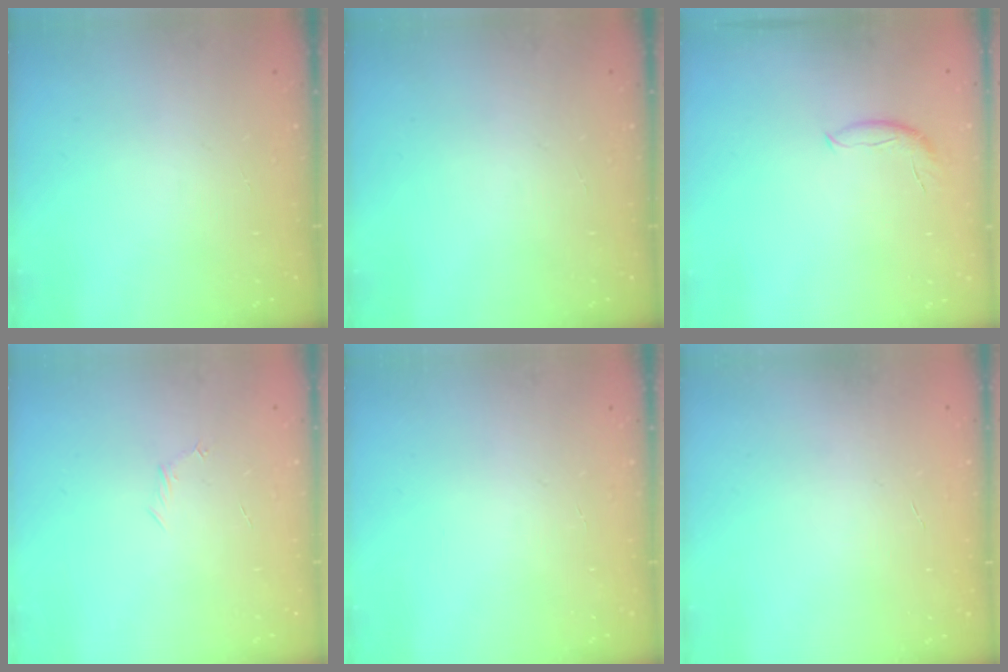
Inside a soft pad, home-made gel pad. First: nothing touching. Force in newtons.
{"total": 0.0}
{"total": 5.7, "press": 5.6, "slide": 0.6}
{"total": 3.7, "press": 3.6, "slide": 1.1}
{"total": 0.0}
{"total": 0.0}